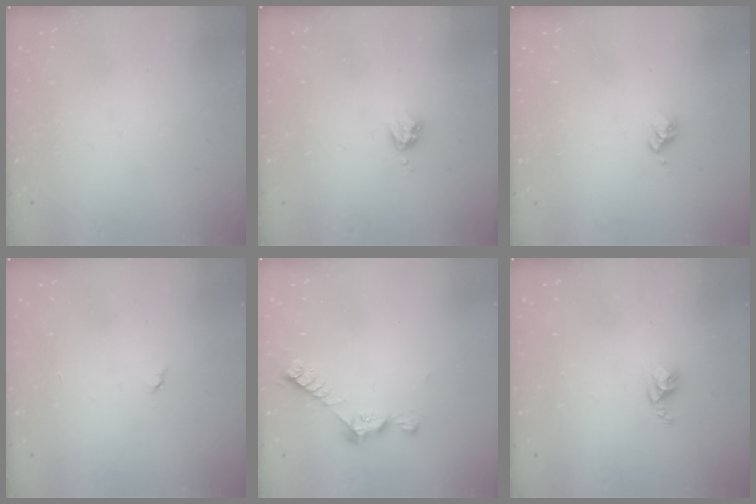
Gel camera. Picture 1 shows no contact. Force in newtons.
{"total": 3.3, "press": 3.3, "slide": 0.4}
{"total": 3.7, "press": 3.7, "slide": 0.6}
{"total": 2.8, "press": 2.8, "slide": 0.4}
{"total": 6.5, "press": 6.5, "slide": 0.7}
{"total": 3.9, "press": 3.9, "slide": 0.2}